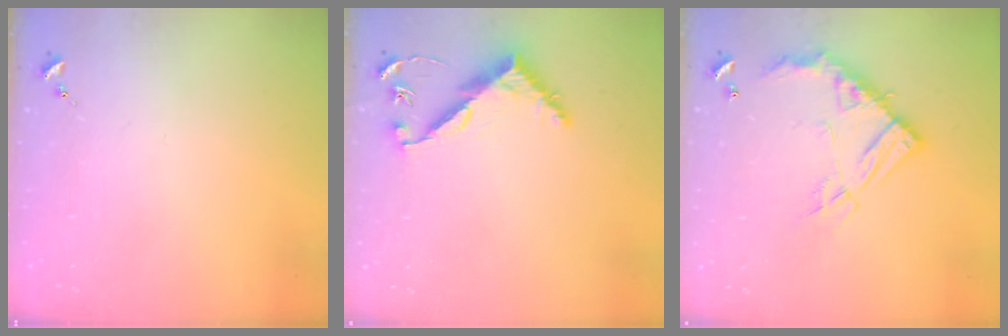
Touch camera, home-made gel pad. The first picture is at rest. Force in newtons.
{"total": 7.5, "press": 7.5, "slide": 0.5}
{"total": 17.2, "press": 17.1, "slide": 1.7}